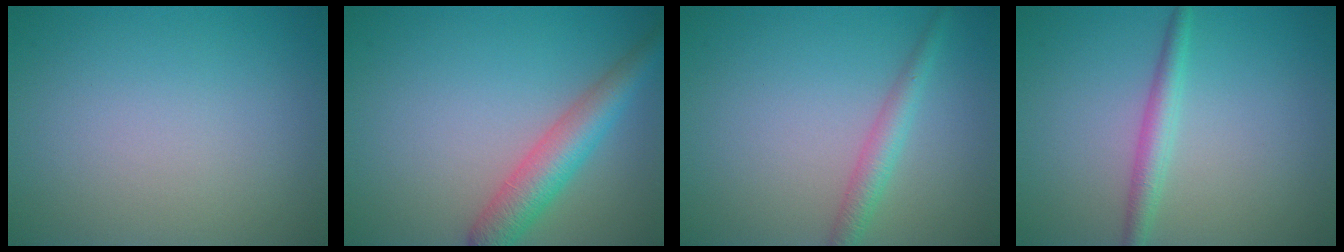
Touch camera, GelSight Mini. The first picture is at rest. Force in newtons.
{"total": 4.7, "press": 4.7, "slide": 0.1}
{"total": 2.2, "press": 2.2, "slide": 0.2}
{"total": 2.2, "press": 2.2, "slide": 0.1}